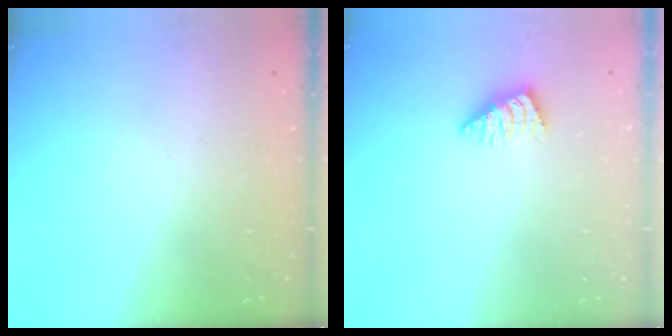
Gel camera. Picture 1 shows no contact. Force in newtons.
{"total": 2.4, "press": 2.3, "slide": 0.5}